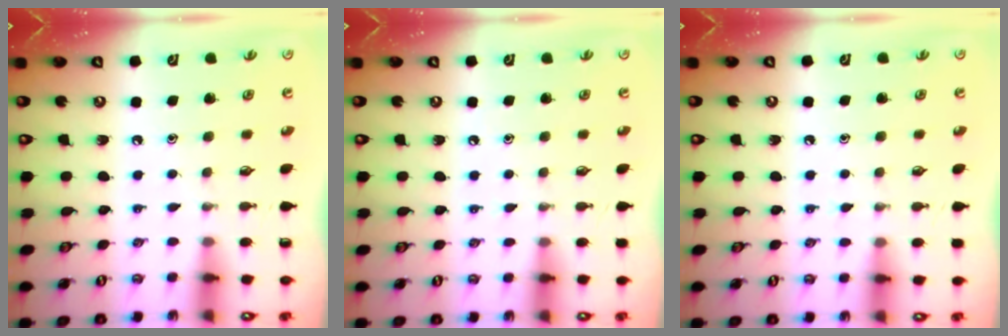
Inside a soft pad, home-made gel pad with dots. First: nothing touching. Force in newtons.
{"total": 4.1, "press": 4.0, "slide": 0.7}
{"total": 3.0, "press": 3.0, "slide": 0.5}